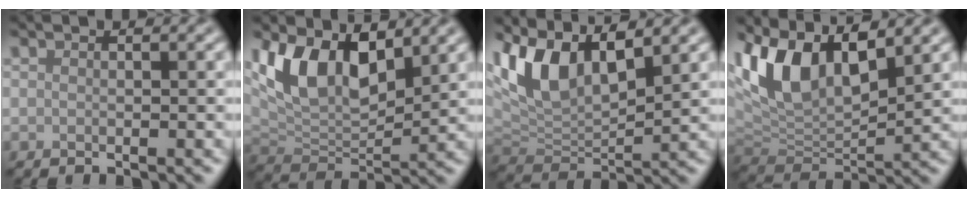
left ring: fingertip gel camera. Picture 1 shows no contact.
{"total": 8.1, "force": [3.5, 4.4, 5.8], "torque": [-0.109, -0.006, 0.060]}
{"total": 7.8, "force": [3.8, 3.7, 5.8], "torque": [-0.119, 0.004, 0.069]}
{"total": 8.9, "force": [4.0, 4.2, 6.8], "torque": [-0.138, 0.006, 0.073]}